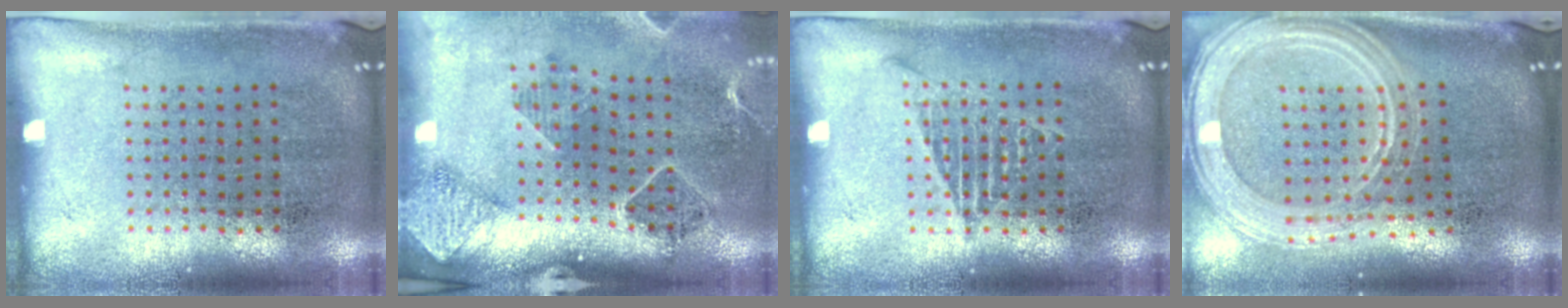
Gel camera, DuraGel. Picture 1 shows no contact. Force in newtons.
{"total": 1.6, "press": 1.6, "slide": 0.2}
{"total": 1.4, "press": 1.4, "slide": 0.2}
{"total": 2.3, "press": 2.0, "slide": 1.0}